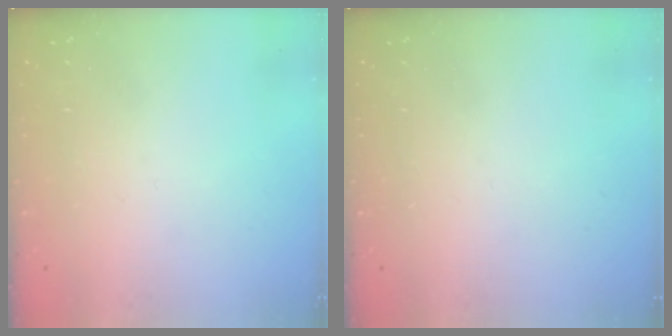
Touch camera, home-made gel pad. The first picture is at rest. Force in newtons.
{"total": 0.0}